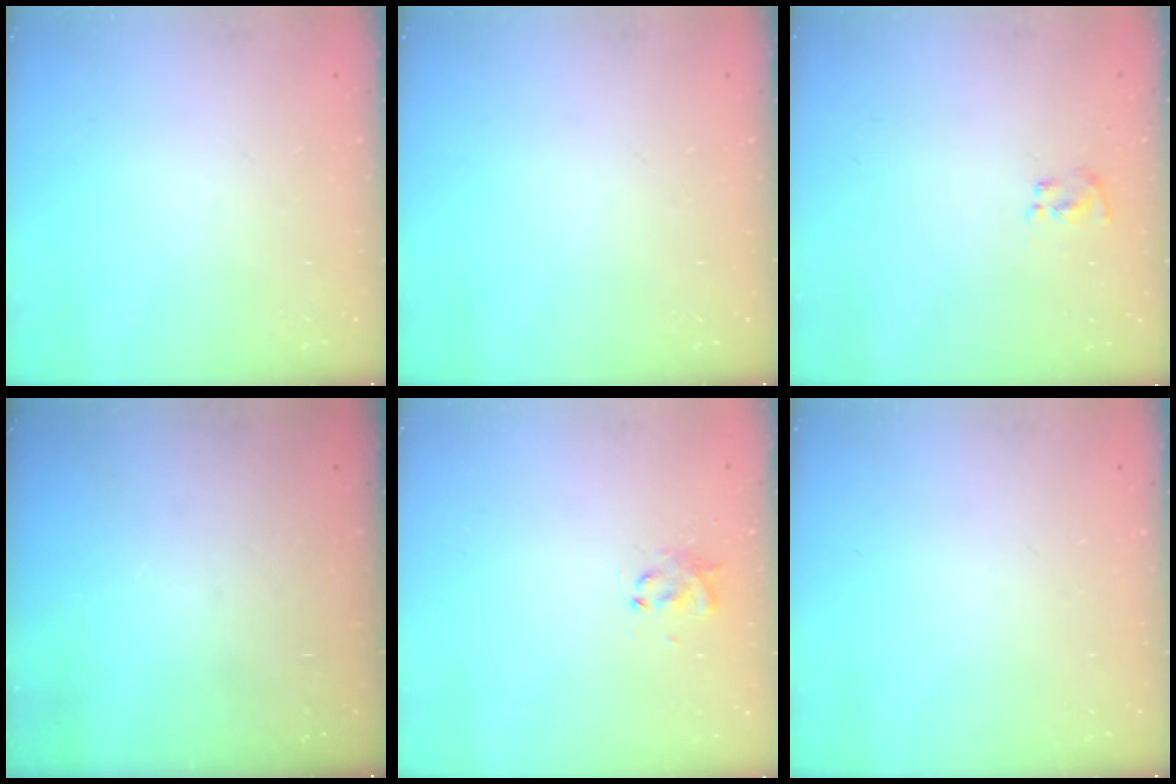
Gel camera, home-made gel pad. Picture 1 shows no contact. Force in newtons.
{"total": 0.0}
{"total": 3.0, "press": 2.9, "slide": 0.9}
{"total": 0.0}
{"total": 2.8, "press": 2.7, "slide": 0.8}
{"total": 0.0}